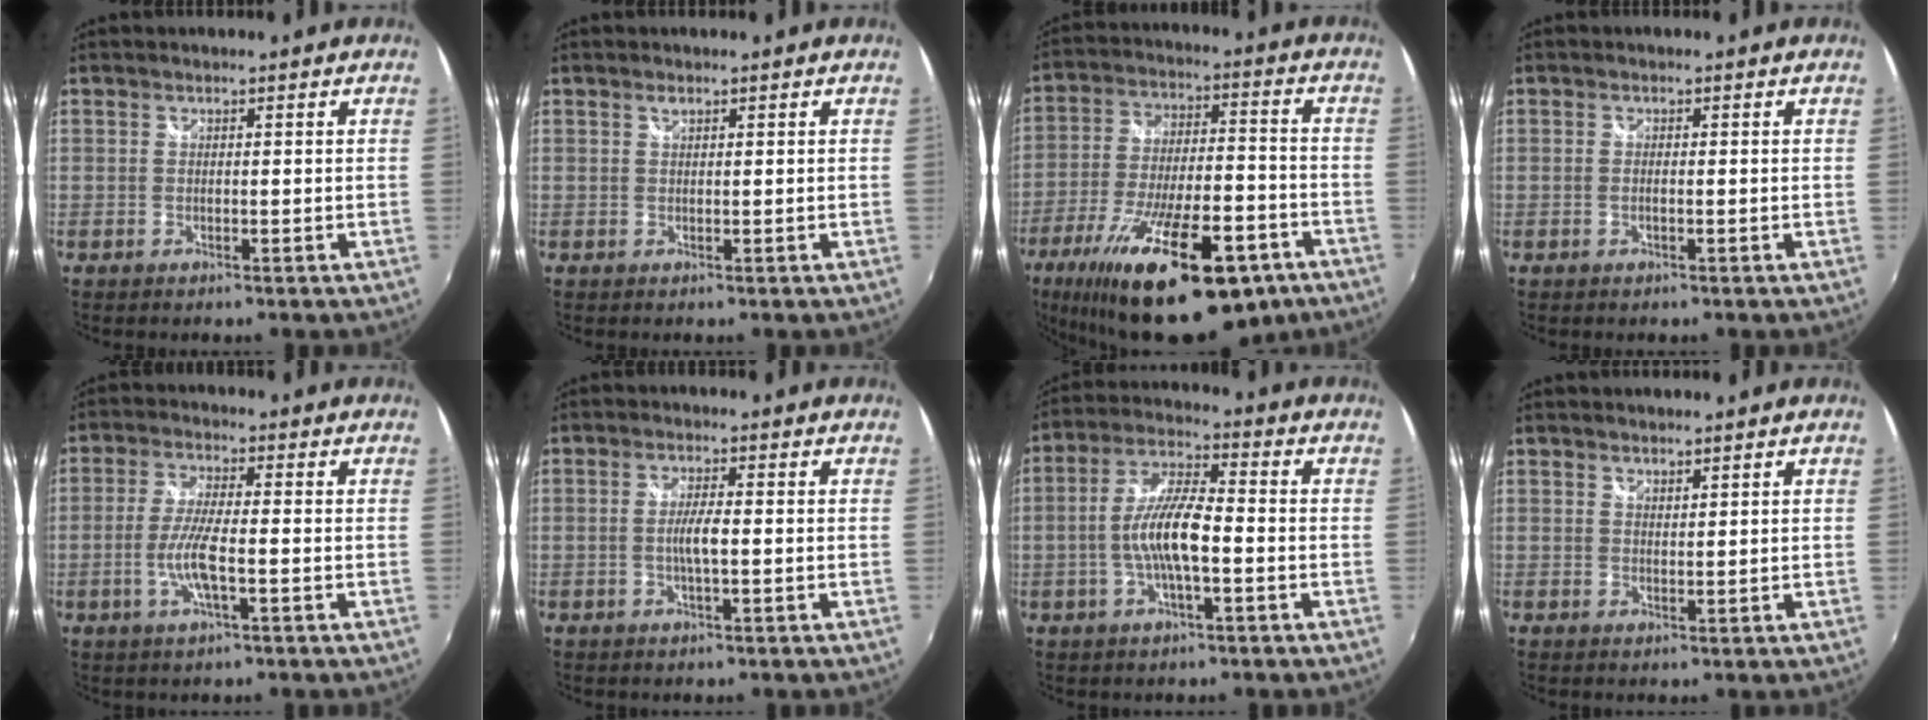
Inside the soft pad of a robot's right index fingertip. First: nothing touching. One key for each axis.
{"total": 0.7, "fx": 0.4, "fy": 0.3, "fz": 0.4, "tx": -0.006, "ty": 0.002, "tz": 0.007}
{"total": 27.1, "fx": -17.3, "fy": 9.1, "fz": 18.8, "tx": -0.332, "ty": -0.040, "tz": -0.260}
{"total": 0.8, "fx": -0.3, "fy": 0.1, "fz": 0.7, "tx": -0.016, "ty": 0.000, "tz": -0.007}
{"total": 6.7, "fx": -2.0, "fy": 0.9, "fz": 6.3, "tx": -0.131, "ty": -0.004, "tz": -0.040}
{"total": 3.3, "fx": -0.6, "fy": 0.2, "fz": 3.2, "tx": -0.059, "ty": -0.001, "tz": -0.012}
{"total": 9.6, "fx": -2.3, "fy": 2.1, "fz": 9.0, "tx": -0.186, "ty": 0.005, "tz": -0.044}
{"total": 1.3, "fx": 1.3, "fy": 0.2, "fz": 0.3, "tx": -0.004, "ty": -0.001, "tz": 0.021}